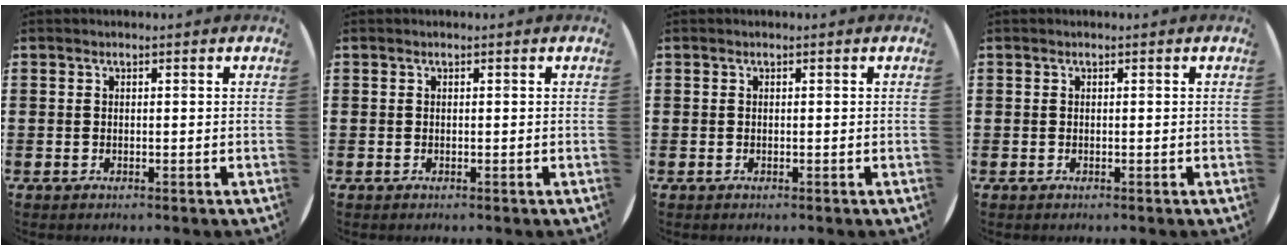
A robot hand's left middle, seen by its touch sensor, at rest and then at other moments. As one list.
[{"total": 0.0}, {"total": 0.0}, {"total": 0.0}]